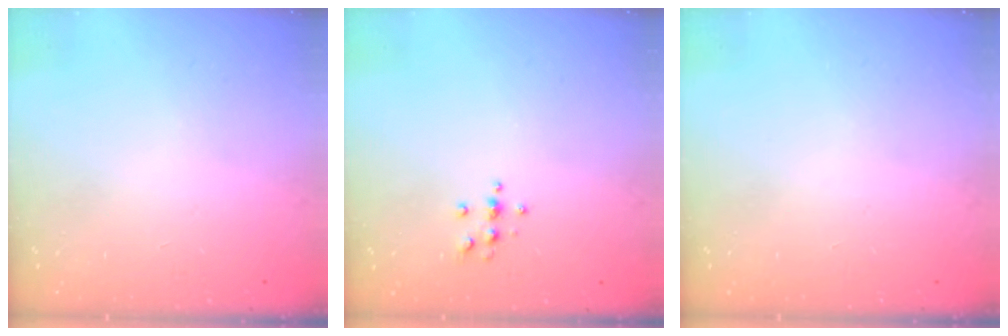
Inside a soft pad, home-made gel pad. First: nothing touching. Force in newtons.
{"total": 6.2, "press": 6.1, "slide": 0.8}
{"total": 0.0}